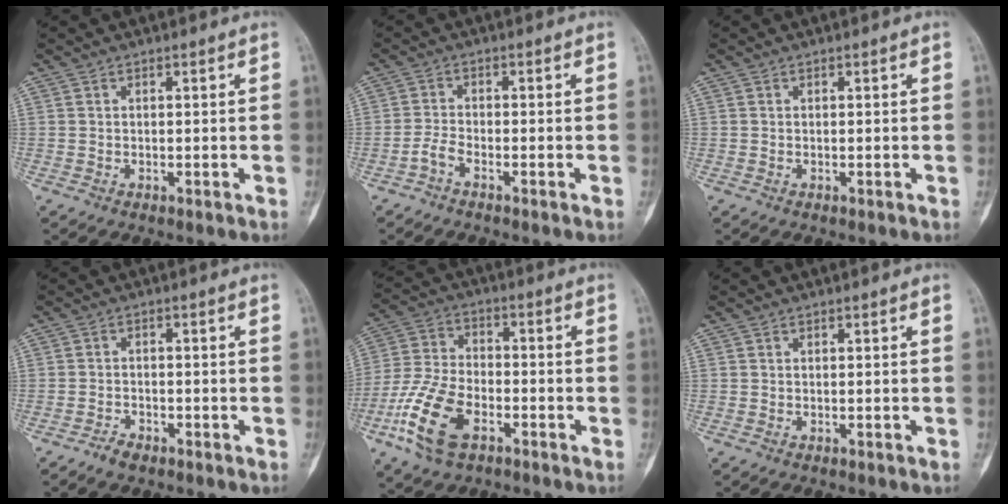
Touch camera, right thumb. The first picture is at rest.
{"total": 2.2, "force": [-1.6, 0.5, 1.5], "torque": [-0.037, 0.008, -0.038]}
{"total": 0.0}
{"total": 2.2, "force": [-1.7, 1.0, 0.9], "torque": [-0.019, 0.008, -0.031]}
{"total": 14.0, "force": [-6.2, 7.7, 9.8], "torque": [-0.207, 0.017, -0.123]}
{"total": 0.0}